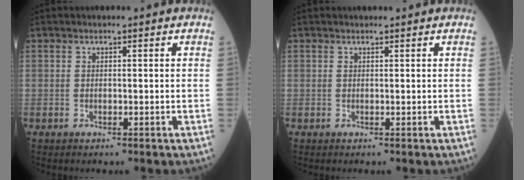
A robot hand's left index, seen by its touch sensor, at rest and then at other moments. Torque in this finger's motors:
{"motor_torque": [0.31, 0.02, -0.03, -0.01]}